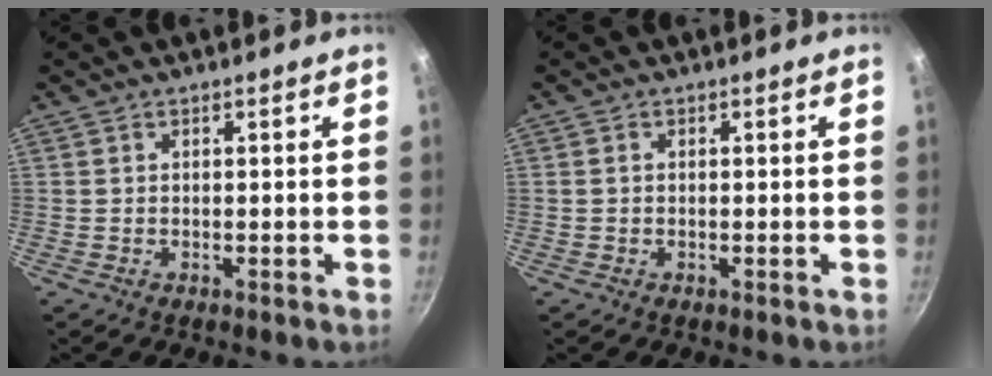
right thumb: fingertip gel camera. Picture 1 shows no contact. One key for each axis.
{"total": 0.6, "fx": 0.0, "fy": 0.5, "fz": 0.3, "tx": -0.005, "ty": 0.004, "tz": -0.001}